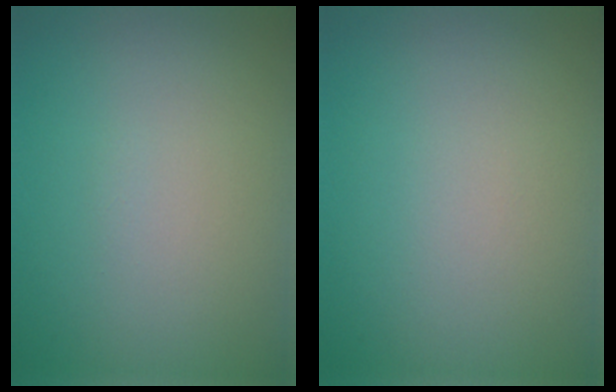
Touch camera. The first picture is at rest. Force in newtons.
{"total": 0.0}